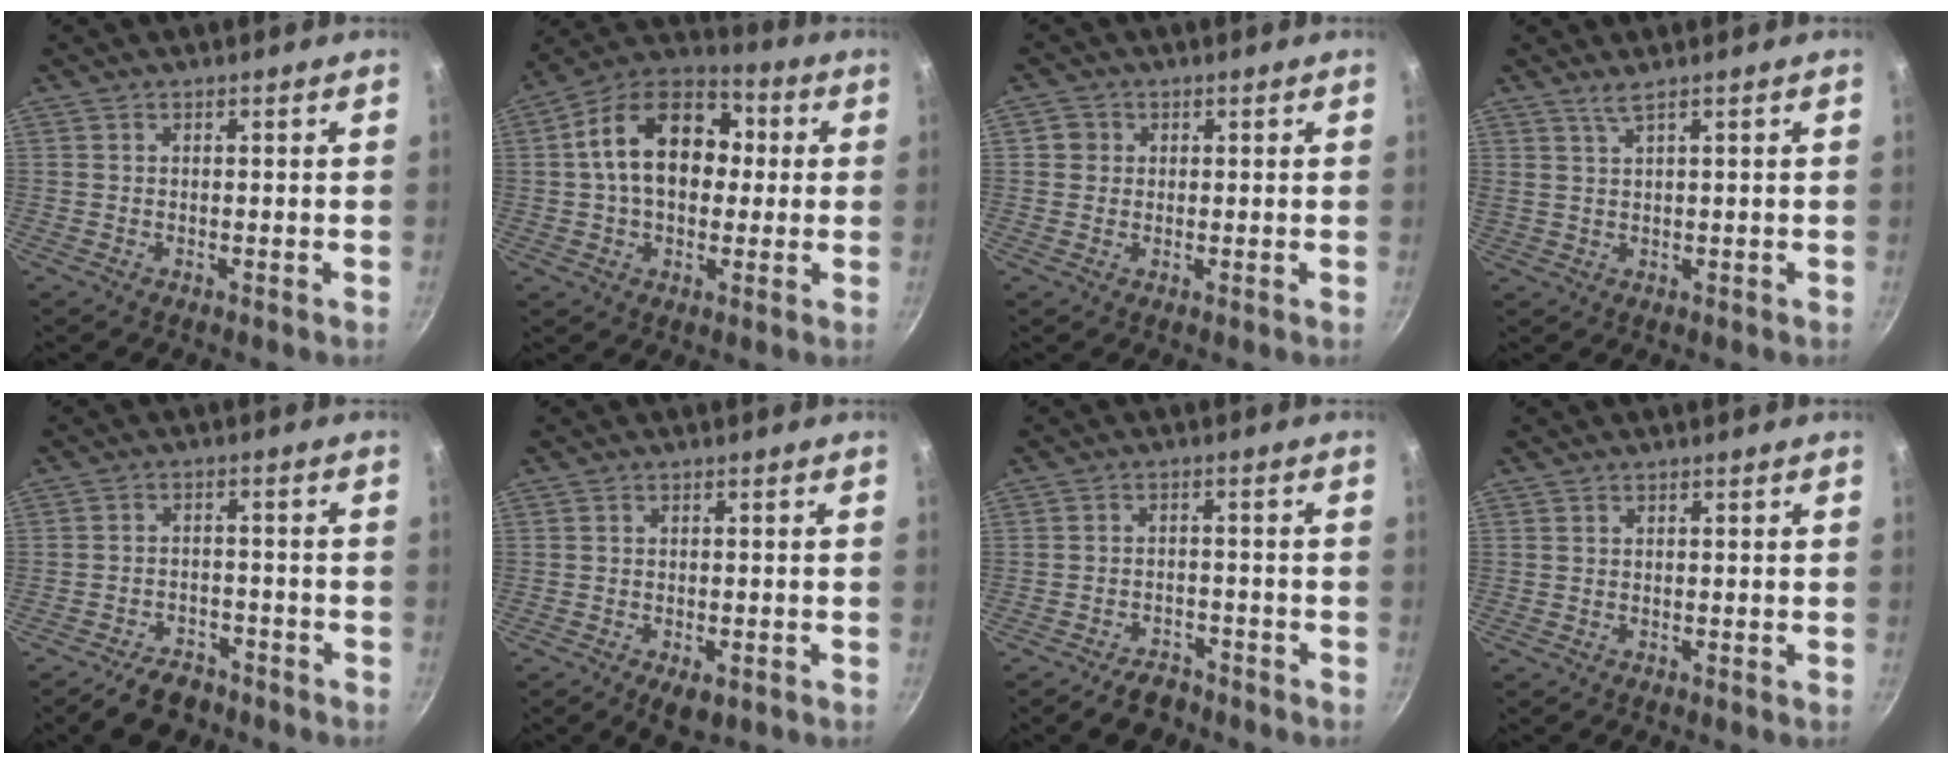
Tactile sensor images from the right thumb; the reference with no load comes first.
{"total": 17.6, "force": [2.0, 12.1, 12.6], "torque": [-0.172, 0.033, 0.012]}
{"total": 2.6, "force": [0.4, 2.5, 0.6], "torque": [0.005, 0.004, 0.000]}
{"total": 2.3, "force": [1.5, 0.0, 1.8], "torque": [-0.037, -0.007, 0.033]}
{"total": 7.0, "force": [-5.3, 3.7, 2.5], "torque": [-0.031, 0.046, -0.078]}
{"total": 4.5, "force": [-2.0, 2.3, 3.3], "torque": [-0.042, 0.004, -0.026]}
{"total": 5.2, "force": [-4.1, 2.8, 1.6], "torque": [-0.012, 0.038, -0.057]}
{"total": 0.0}